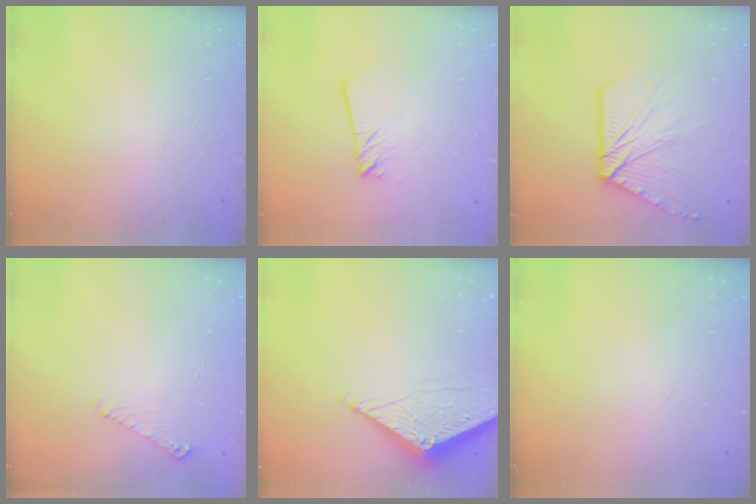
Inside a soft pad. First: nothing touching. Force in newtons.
{"total": 2.0, "press": 2.0, "slide": 0.2}
{"total": 14.0, "press": 13.9, "slide": 1.7}
{"total": 4.7, "press": 4.7, "slide": 0.7}
{"total": 6.6, "press": 6.6, "slide": 0.1}
{"total": 0.0}